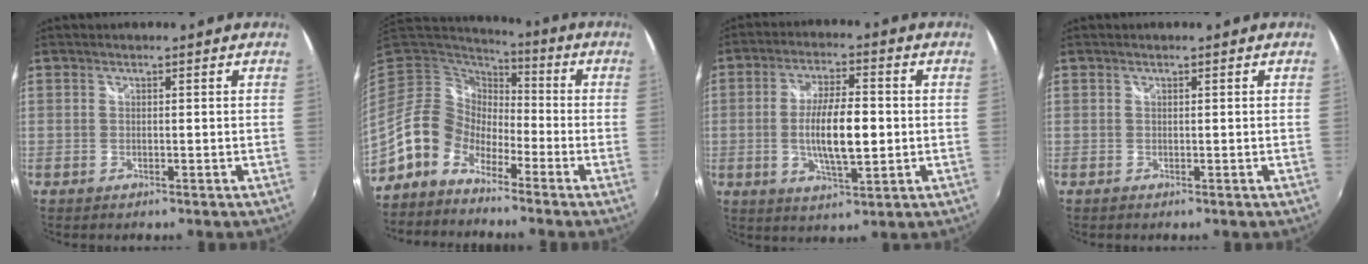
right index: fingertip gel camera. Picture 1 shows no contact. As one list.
[{"total": 11.5, "force": [-8.0, 7.2, 4.0], "torque": [-0.086, 0.019, -0.158]}, {"total": 10.4, "force": [-0.9, 3.1, 9.9], "torque": [-0.184, -0.005, -0.013]}, {"total": 0.0}]